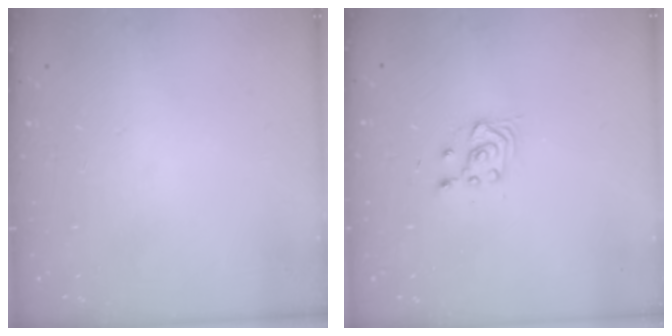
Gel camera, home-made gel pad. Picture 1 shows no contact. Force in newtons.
{"total": 3.3, "press": 3.1, "slide": 1.1}